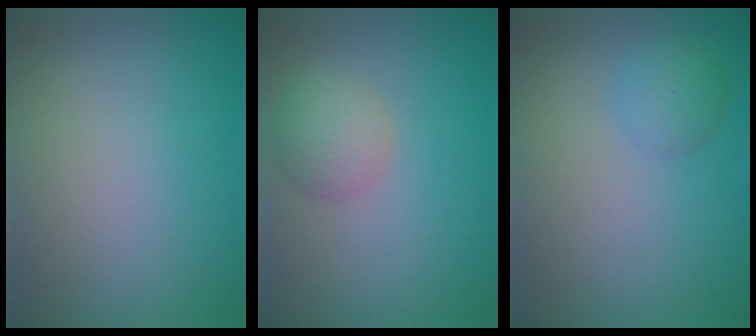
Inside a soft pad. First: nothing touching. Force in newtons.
{"total": 2.7, "press": 2.7, "slide": 0.2}
{"total": 1.8, "press": 1.8, "slide": 0.0}